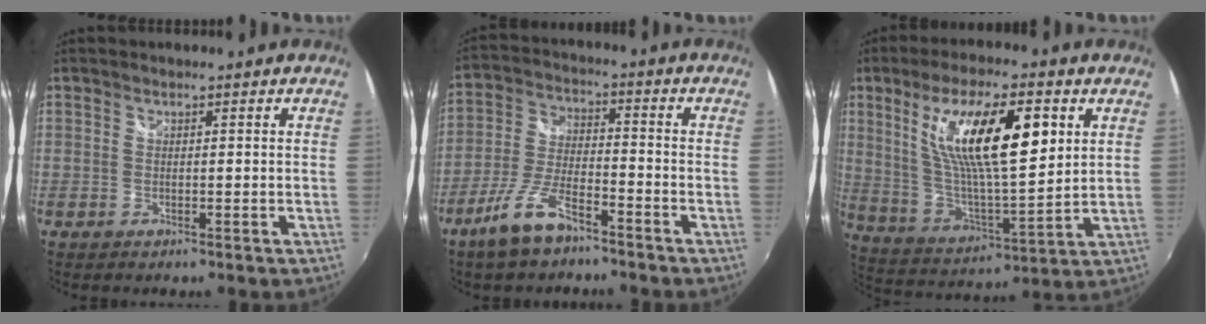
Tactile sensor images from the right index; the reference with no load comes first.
{"total": 9.8, "force": [-6.9, 3.0, 6.2], "torque": [-0.136, -0.004, -0.130]}
{"total": 19.3, "force": [6.9, 5.6, 17.2], "torque": [-0.306, 0.003, 0.131]}